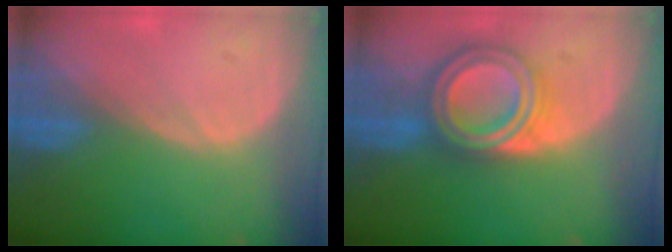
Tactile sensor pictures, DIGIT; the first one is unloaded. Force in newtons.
{"total": 8.0, "press": 8.0, "slide": 0.5}